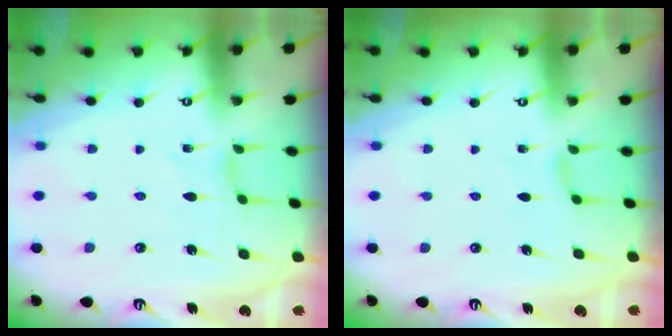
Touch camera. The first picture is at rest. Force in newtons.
{"total": 1.4, "press": 1.3, "slide": 0.4}